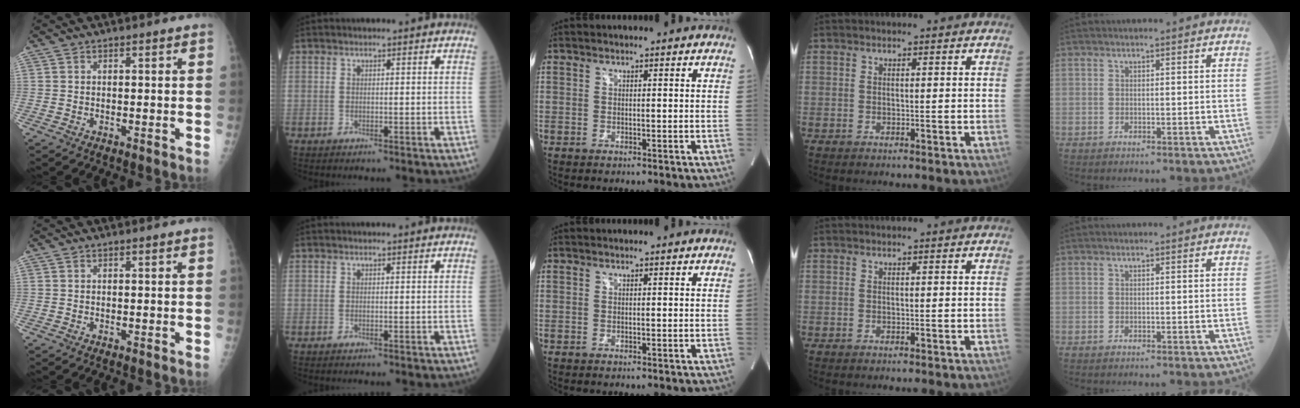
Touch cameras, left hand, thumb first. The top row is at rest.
{}